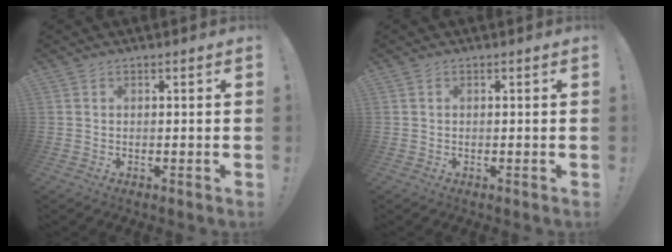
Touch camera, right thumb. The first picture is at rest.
{"total": 0.0}